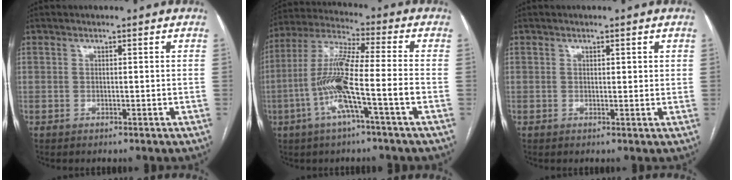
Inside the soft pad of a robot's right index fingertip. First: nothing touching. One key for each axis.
{"total": 12.6, "fx": -3.9, "fy": 0.0, "fz": 12.0, "tx": -0.243, "ty": 0.008, "tz": -0.082}
{"total": 1.1, "fx": 0.6, "fy": 0.3, "fz": 0.8, "tx": -0.010, "ty": 0.001, "tz": 0.007}